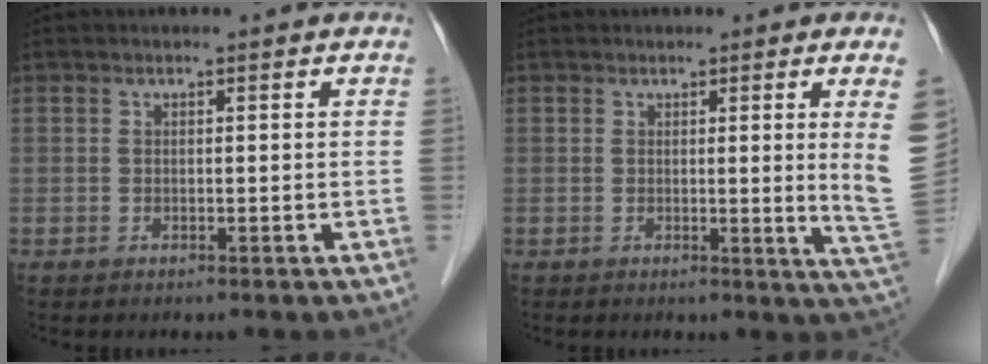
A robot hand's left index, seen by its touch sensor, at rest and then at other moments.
{"total": 5.9, "force": [1.2, -1.9, 5.4], "torque": [-0.073, -0.018, 0.017]}